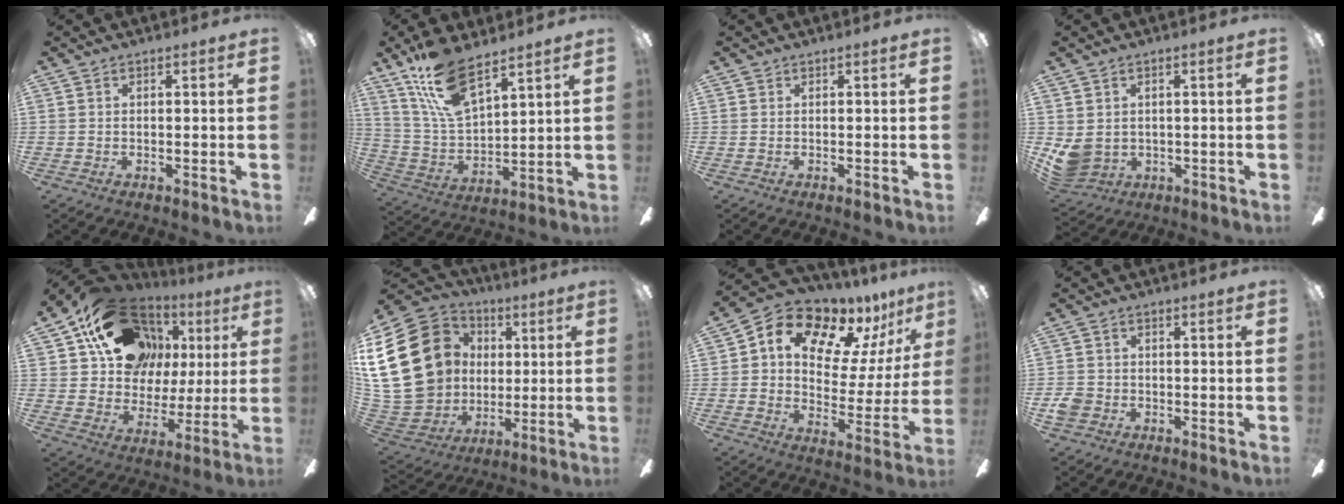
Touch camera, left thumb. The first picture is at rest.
{"total": 15.5, "force": [11.0, 5.4, 9.6], "torque": [-0.210, -0.047, 0.198]}
{"total": 0.0}
{"total": 5.8, "force": [-0.2, 5.2, 2.5], "torque": [-0.070, -0.006, -0.005]}
{"total": 20.6, "force": [11.2, 14.9, 8.8], "torque": [-0.146, -0.055, 0.223]}
{"total": 27.8, "force": [5.2, 23.0, 14.7], "torque": [-0.312, -0.002, 0.135]}
{"total": 13.9, "force": [10.4, 7.1, 5.8], "torque": [-0.107, -0.081, 0.182]}
{"total": 4.3, "force": [-1.9, 3.4, 1.6], "torque": [-0.023, 0.009, -0.036]}